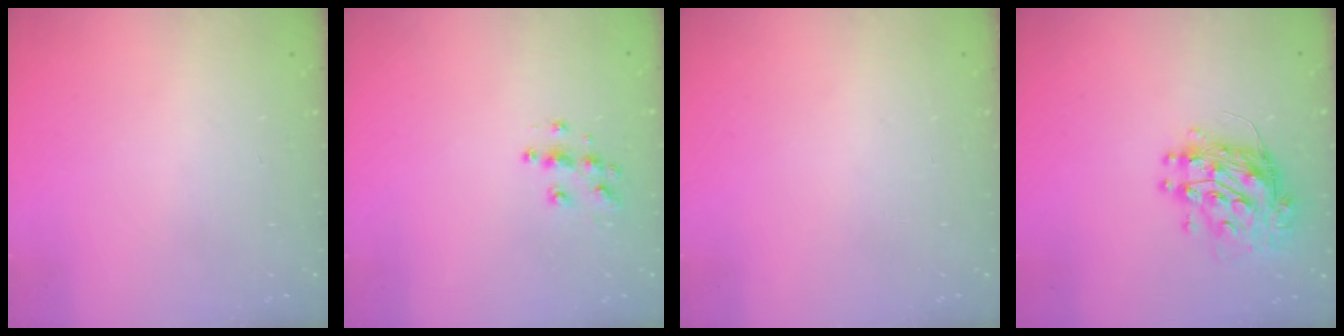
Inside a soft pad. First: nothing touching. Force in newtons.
{"total": 7.6, "press": 7.6, "slide": 0.4}
{"total": 0.0}
{"total": 12.9, "press": 12.9, "slide": 1.1}